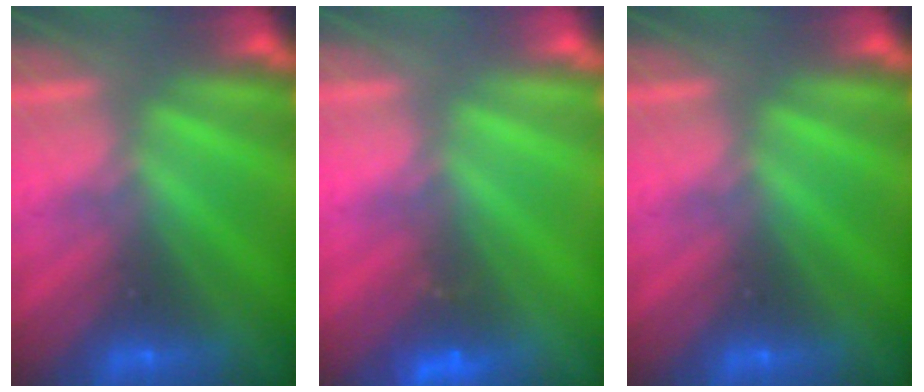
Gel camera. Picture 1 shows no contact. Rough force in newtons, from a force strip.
{"total": 4.6}
{"total": 0.0}